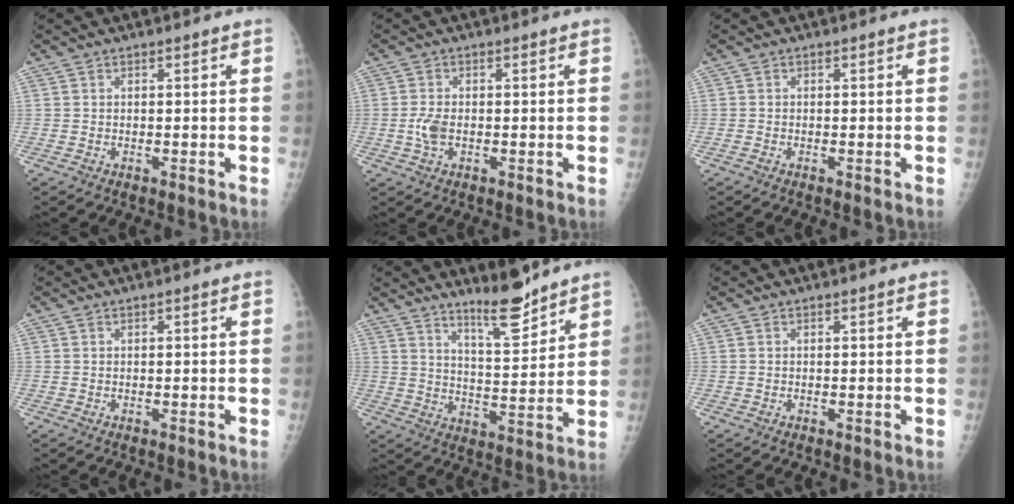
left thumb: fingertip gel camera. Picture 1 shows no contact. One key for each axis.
{"total": 3.0, "fx": -0.4, "fy": 1.6, "fz": 2.5, "tx": -0.057, "ty": 0.000, "tz": -0.011}
{"total": 0.0}
{"total": 0.0}
{"total": 7.3, "fx": 6.1, "fy": 1.2, "fz": 3.9, "tx": -0.052, "ty": -0.057, "tz": 0.104}
{"total": 0.0}